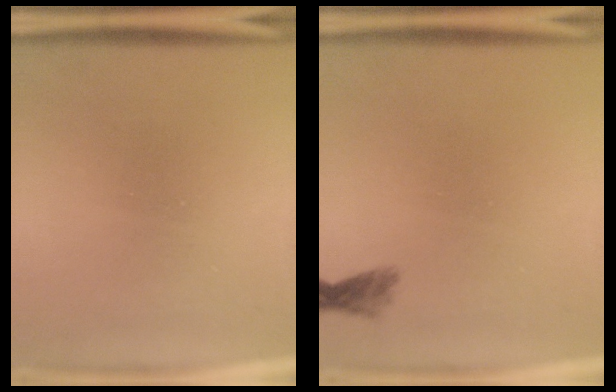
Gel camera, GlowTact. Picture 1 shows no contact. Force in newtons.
{"total": 1.6}